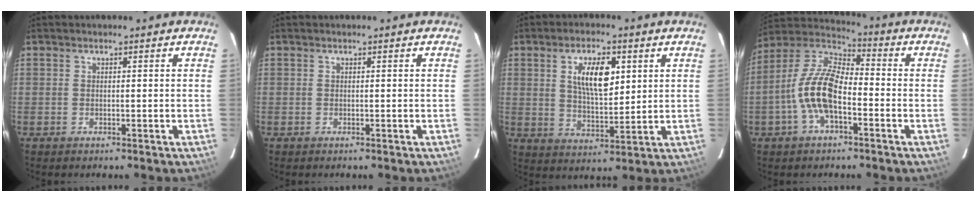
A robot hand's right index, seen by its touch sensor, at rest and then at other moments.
{"total": 0.0}
{"total": 9.6, "force": [3.2, 4.1, 8.0], "torque": [-0.140, 0.006, 0.061]}
{"total": 12.8, "force": [-3.8, 5.7, 10.8], "torque": [-0.228, 0.011, -0.077]}